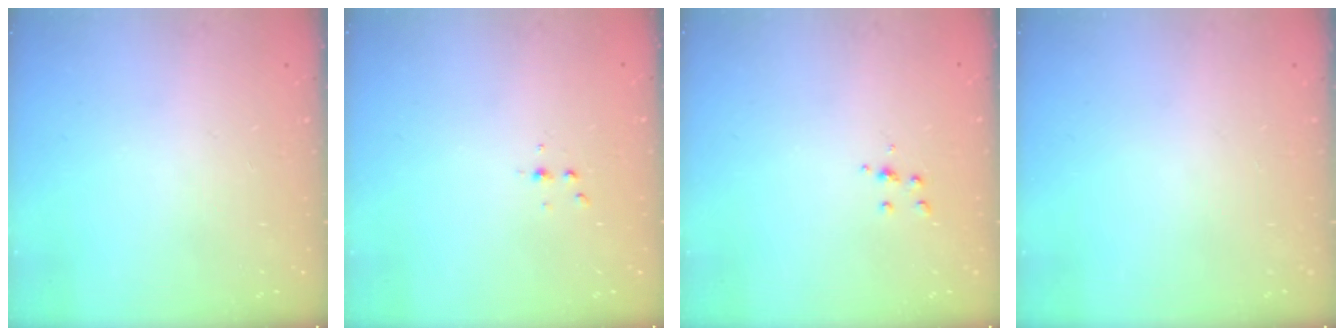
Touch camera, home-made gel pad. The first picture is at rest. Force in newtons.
{"total": 2.8, "press": 2.8, "slide": 0.4}
{"total": 3.5, "press": 3.4, "slide": 0.4}
{"total": 0.0}